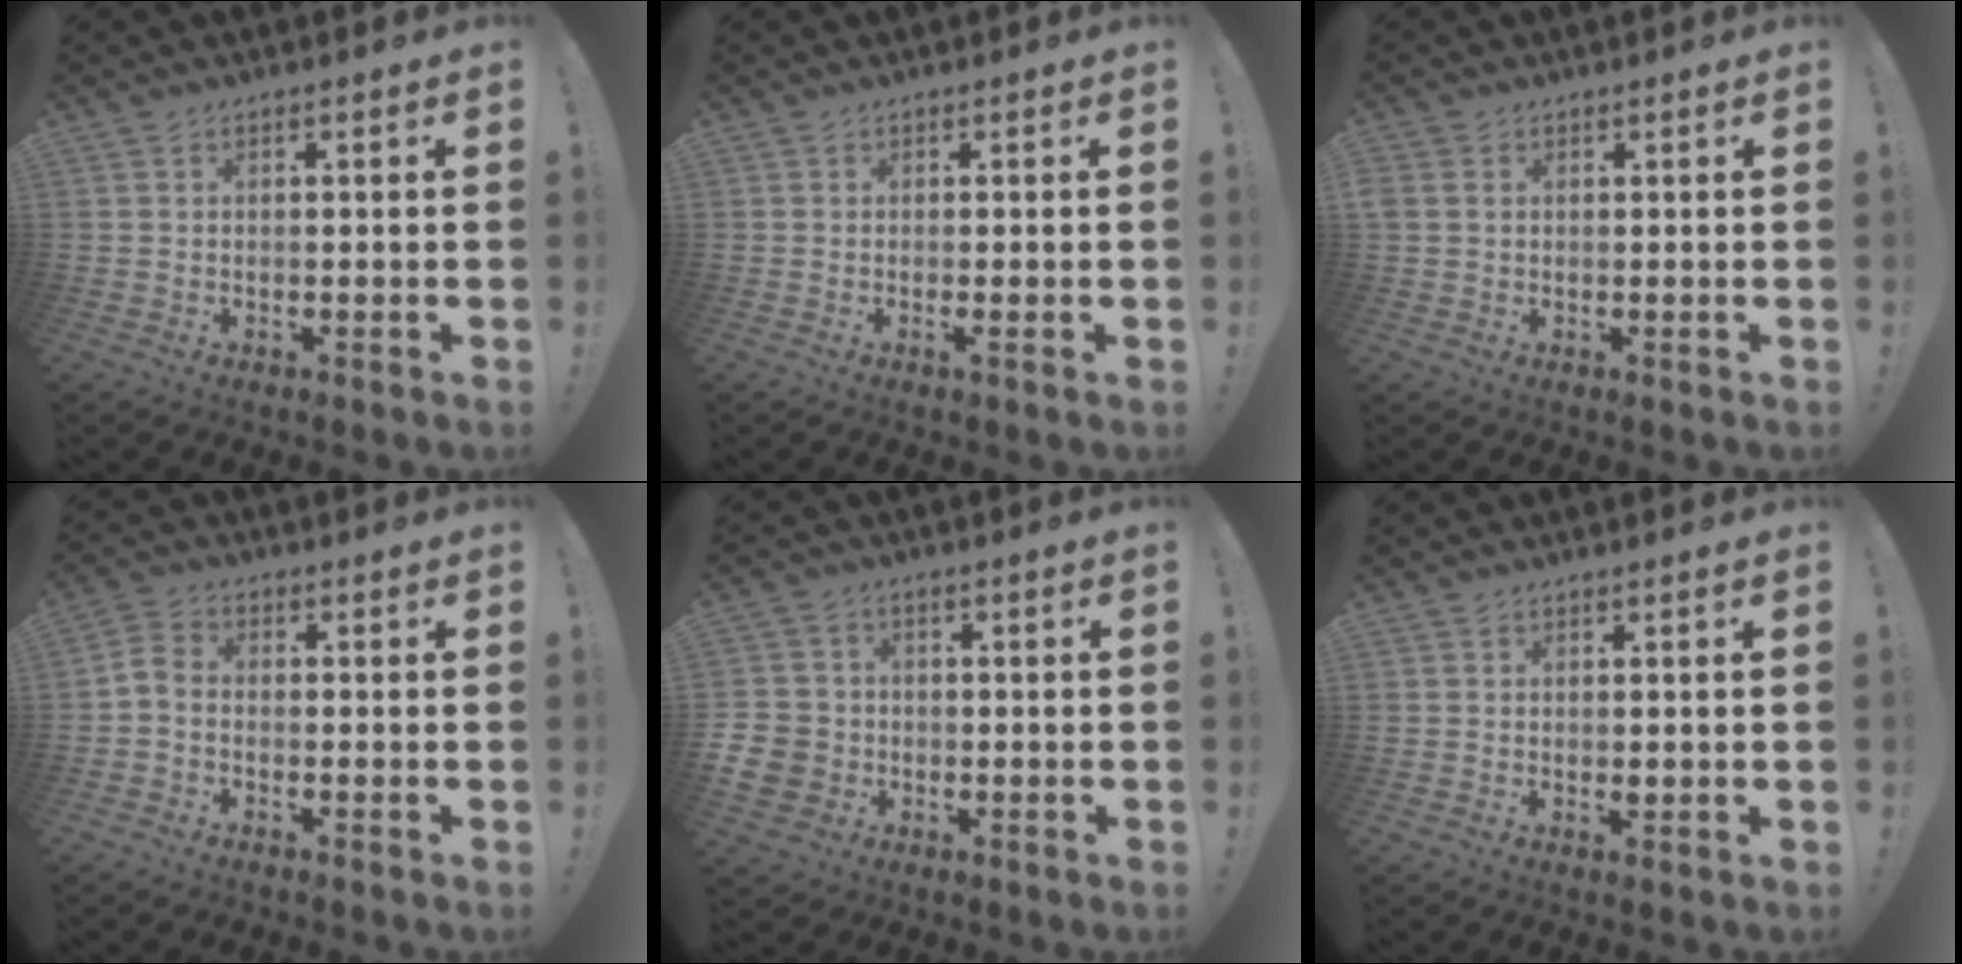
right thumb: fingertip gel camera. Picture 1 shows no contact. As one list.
[{"total": 1.6, "force": [-0.2, -0.4, 1.6], "torque": [-0.023, -0.005, -0.005]}, {"total": 2.1, "force": [0.4, 1.9, 0.9], "torque": [-0.015, 0.004, 0.010]}, {"total": 3.4, "force": [-1.8, 1.9, 2.3], "torque": [-0.051, 0.006, -0.033]}, {"total": 7.9, "force": [-2.4, 7.0, 2.7], "torque": [-0.059, 0.022, -0.041]}, {"total": 0.7, "force": [0.1, 0.2, 0.6], "torque": [-0.006, -0.001, -0.001]}]